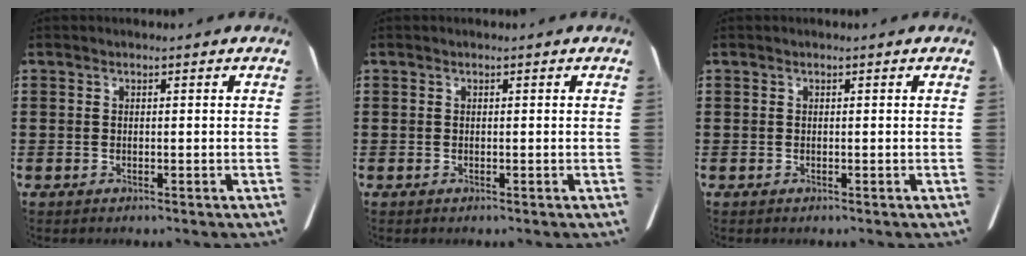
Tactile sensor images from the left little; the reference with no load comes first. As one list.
[{"total": 0.0}, {"total": 0.0}]